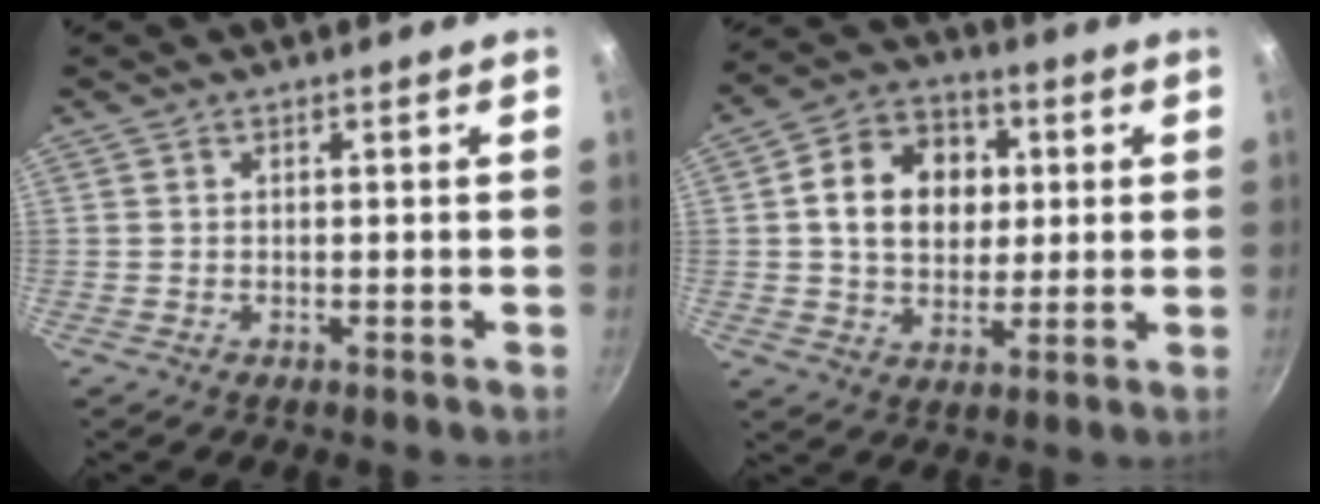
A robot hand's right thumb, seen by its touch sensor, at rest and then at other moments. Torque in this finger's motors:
{"motor_torque": [-0.20, 0.59, 0.13, 0.16, 0.10]}